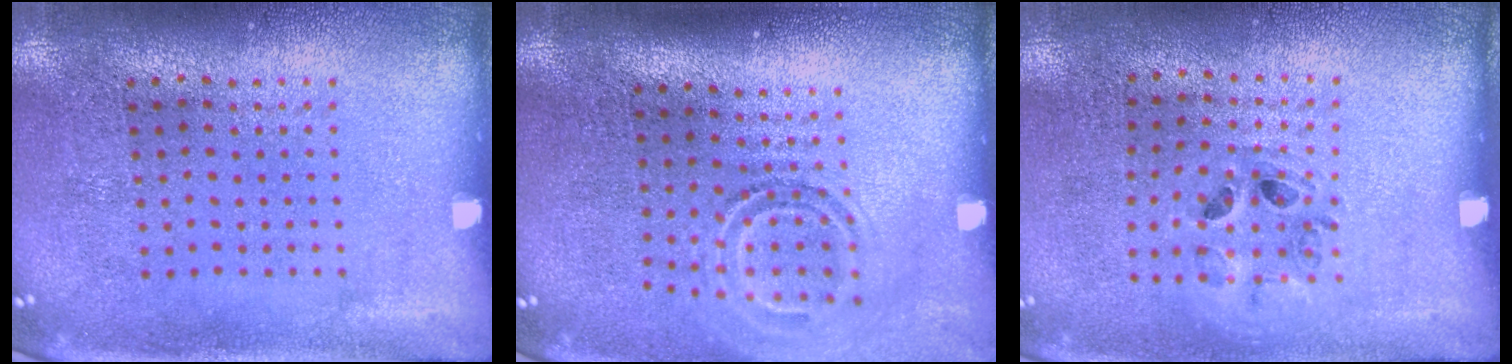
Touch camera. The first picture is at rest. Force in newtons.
{"total": 1.7, "press": 1.1, "slide": 1.2}
{"total": 0.9, "press": 0.8, "slide": 0.2}